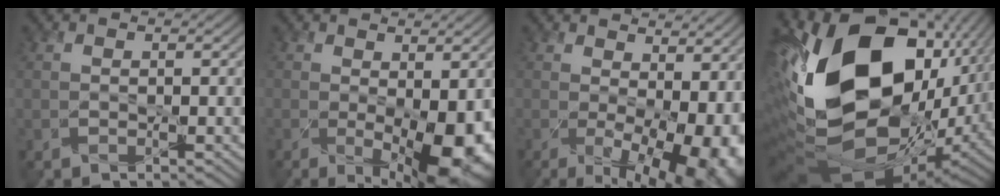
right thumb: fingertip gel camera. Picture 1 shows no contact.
{"total": 8.2, "force": [-1.5, 4.1, 6.9], "torque": [-0.103, -0.027, -0.010]}
{"total": 12.9, "force": [-0.6, 7.4, 10.6], "torque": [-0.130, -0.037, 0.031]}
{"total": 21.7, "force": [3.2, 12.8, 17.2], "torque": [-0.361, -0.026, 0.073]}